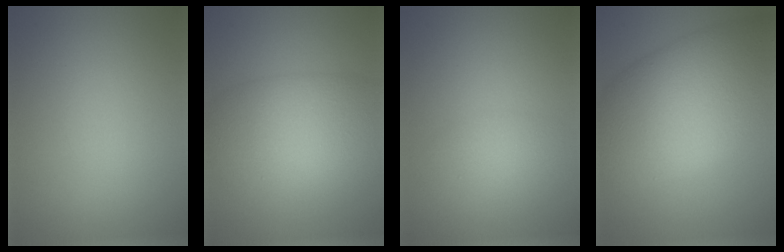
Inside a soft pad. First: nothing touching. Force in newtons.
{"total": 8.2, "press": 8.2, "slide": 0.2}
{"total": 1.8, "press": 1.8, "slide": 0.0}
{"total": 12.3, "press": 12.3, "slide": 0.2}